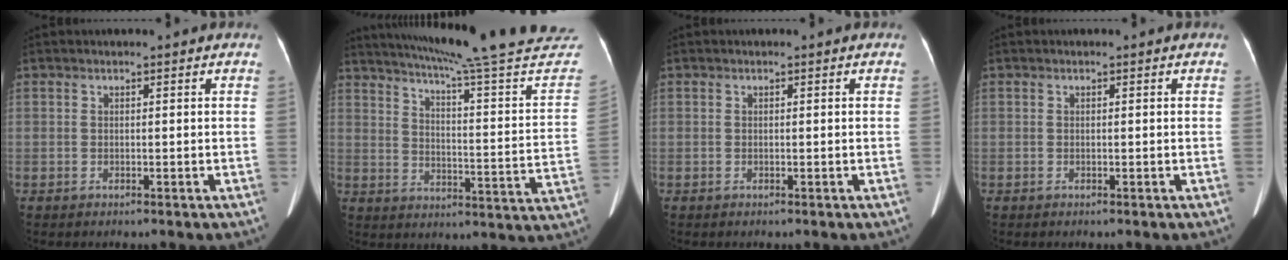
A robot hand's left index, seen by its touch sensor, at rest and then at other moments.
{"total": 31.1, "force": [28.2, 0.1, 13.0], "torque": [-0.203, -0.112, 0.347]}
{"total": 0.0}
{"total": 0.0}